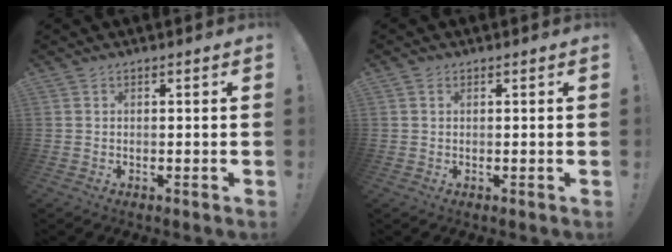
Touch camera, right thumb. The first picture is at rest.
{"total": 0.7, "force": [0.4, 0.6, 0.1], "torque": [0.001, 0.000, 0.006]}